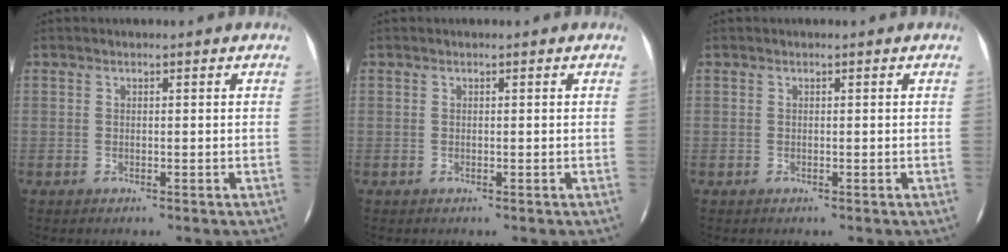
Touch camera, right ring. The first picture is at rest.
{"total": 0.0}
{"total": 0.0}